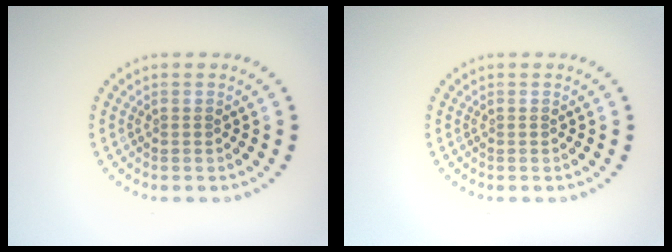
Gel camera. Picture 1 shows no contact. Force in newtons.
{"total": 0.0}